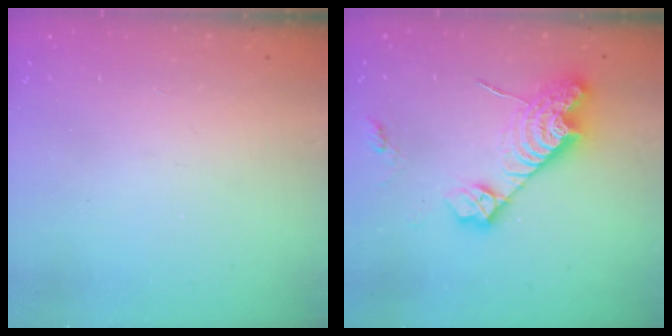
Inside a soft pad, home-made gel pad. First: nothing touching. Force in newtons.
{"total": 14.7, "press": 14.6, "slide": 1.2}